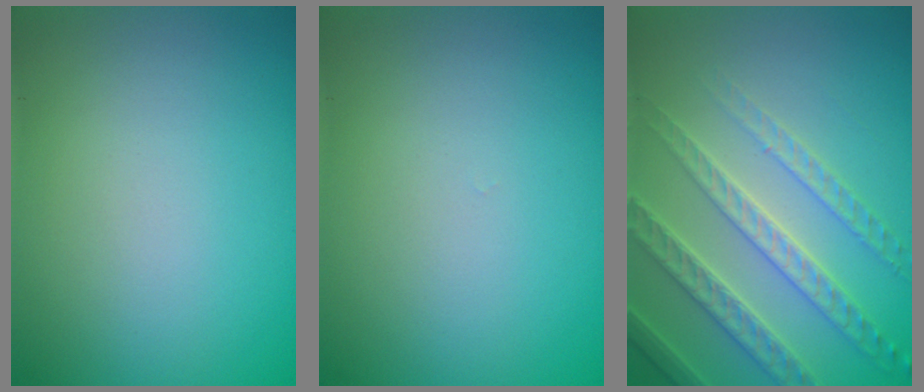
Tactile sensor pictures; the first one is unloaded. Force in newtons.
{"total": 0.0}
{"total": 4.1, "press": 4.0, "slide": 0.8}